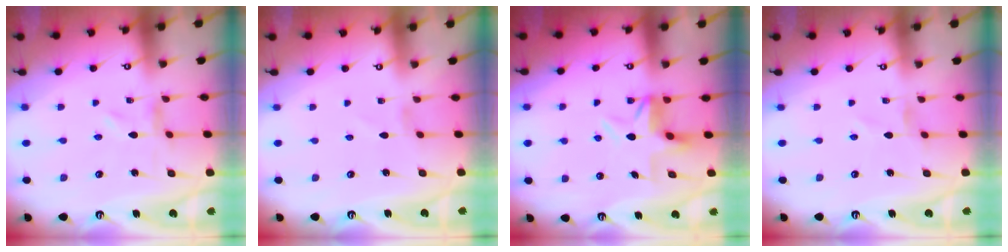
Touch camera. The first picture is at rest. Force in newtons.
{"total": 0.7, "press": 0.7, "slide": 0.2}
{"total": 4.6, "press": 4.5, "slide": 0.2}
{"total": 1.1, "press": 1.1, "slide": 0.1}